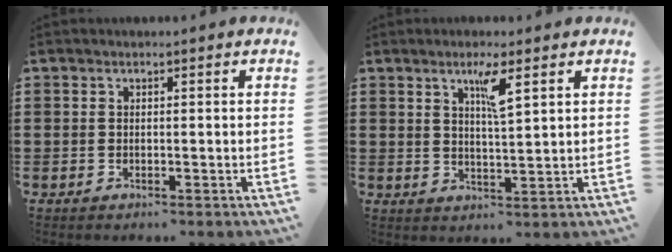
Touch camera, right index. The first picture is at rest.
{"total": 4.1, "force": [2.2, 0.5, 3.4], "torque": [-0.057, -0.003, 0.032]}